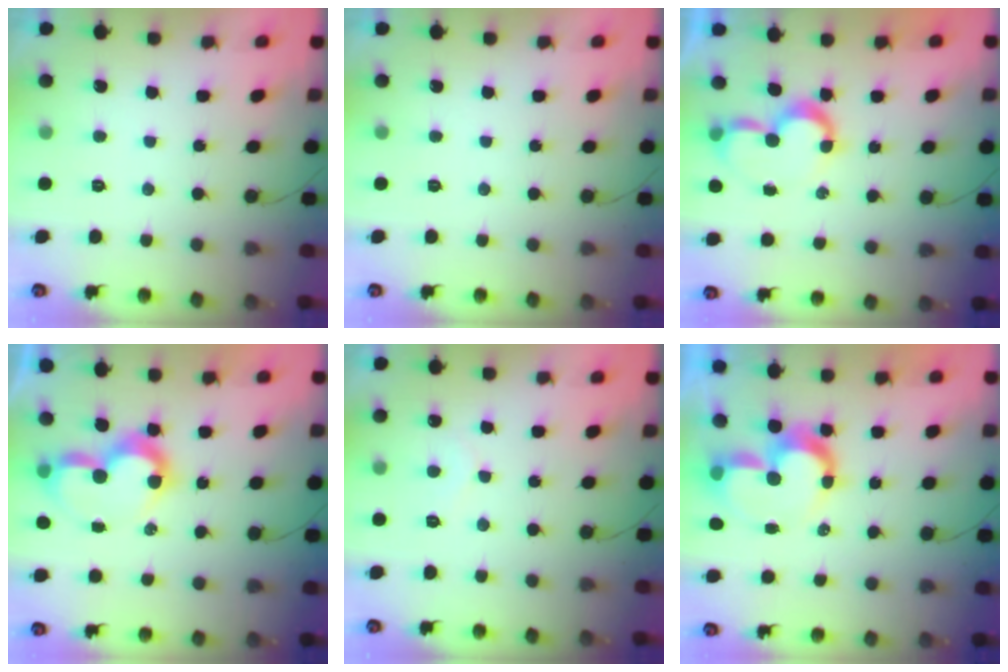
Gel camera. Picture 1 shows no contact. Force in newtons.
{"total": 0.0}
{"total": 7.7, "press": 7.7, "slide": 0.7}
{"total": 8.9, "press": 8.9, "slide": 0.8}
{"total": 3.9, "press": 3.9, "slide": 0.2}
{"total": 10.7, "press": 10.6, "slide": 0.8}